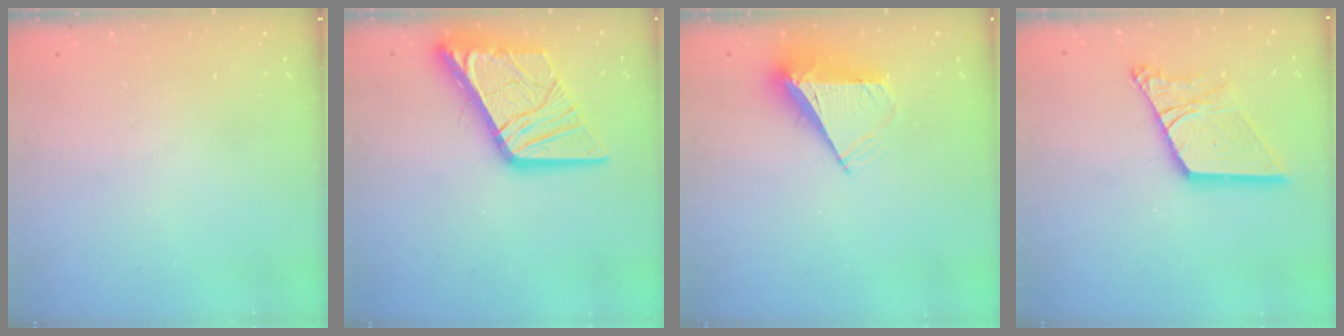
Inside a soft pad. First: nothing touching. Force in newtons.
{"total": 19.1, "press": 18.9, "slide": 2.5}
{"total": 8.3, "press": 8.3, "slide": 0.8}
{"total": 15.3, "press": 15.2, "slide": 1.6}